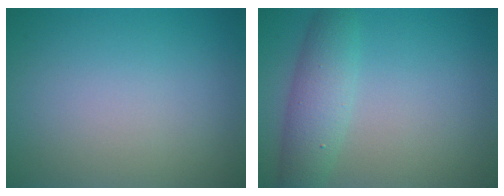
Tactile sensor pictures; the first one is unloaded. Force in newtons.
{"total": 3.8, "press": 3.8, "slide": 0.1}